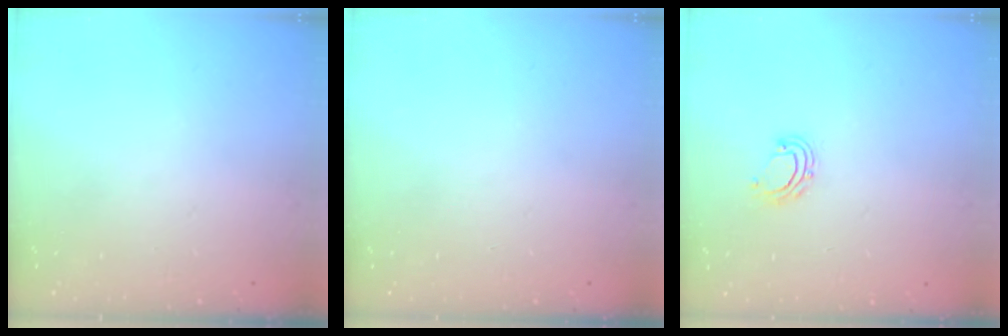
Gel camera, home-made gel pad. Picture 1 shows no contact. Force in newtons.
{"total": 0.0}
{"total": 6.1, "press": 6.0, "slide": 1.1}